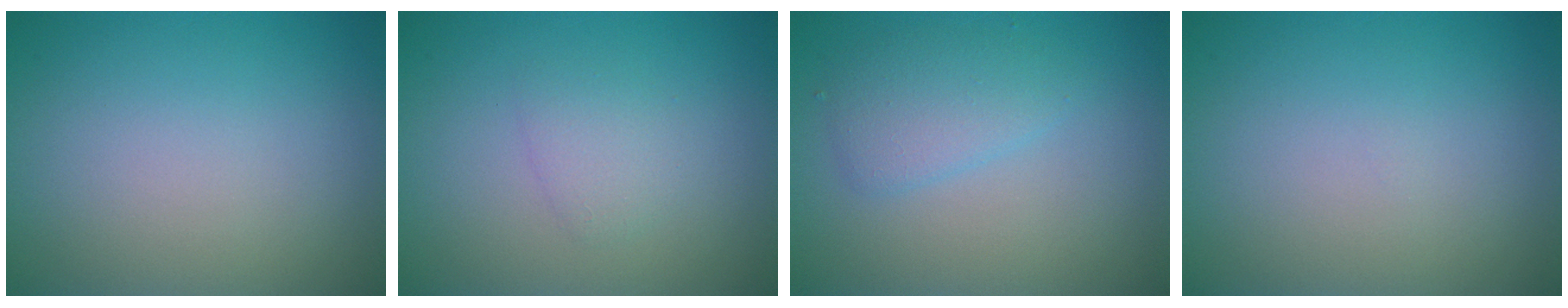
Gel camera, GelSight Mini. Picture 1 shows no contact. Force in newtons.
{"total": 1.5, "press": 1.5, "slide": 0.1}
{"total": 2.6, "press": 2.6, "slide": 0.0}
{"total": 0.0}